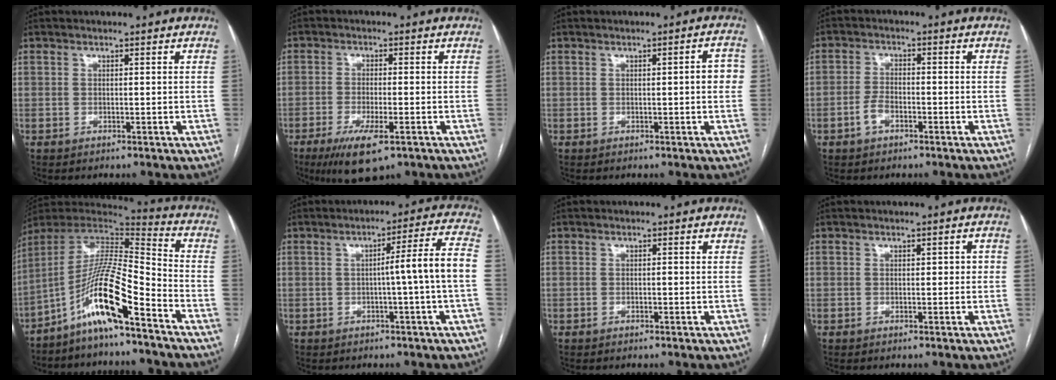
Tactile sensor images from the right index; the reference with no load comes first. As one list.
[{"total": 7.9, "force": [-4.4, 1.8, 6.2], "torque": [-0.109, -0.019, -0.068]}, {"total": 3.0, "force": [0.0, 0.6, 2.9], "torque": [-0.030, 0.007, -0.003]}, {"total": 3.2, "force": [-1.6, 1.8, 2.0], "torque": [-0.039, 0.008, -0.028]}, {"total": 14.2, "force": [-8.6, 0.8, 11.3], "torque": [-0.217, 0.004, -0.157]}, {"total": 7.7, "force": [-1.0, -1.5, 7.5], "torque": [-0.102, 0.016, -0.013]}, {"total": 0.0}, {"total": 1.3, "force": [0.1, 0.8, 1.1], "torque": [-0.012, 0.011, 0.000]}]